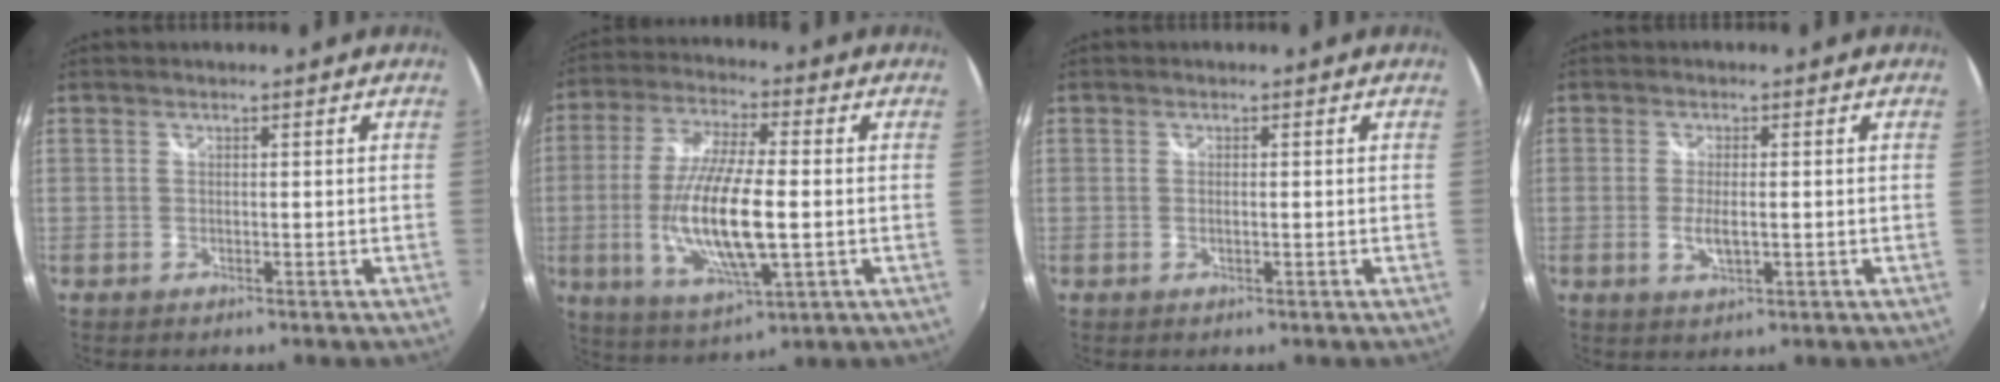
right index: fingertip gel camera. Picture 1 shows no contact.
{"total": 16.2, "force": [-2.2, 4.2, 15.5], "torque": [-0.310, -0.014, -0.036]}
{"total": 1.0, "force": [0.0, 0.3, 1.0], "torque": [-0.020, 0.000, -0.002]}
{"total": 4.1, "force": [-0.7, 1.3, 3.8], "torque": [-0.072, -0.008, -0.011]}